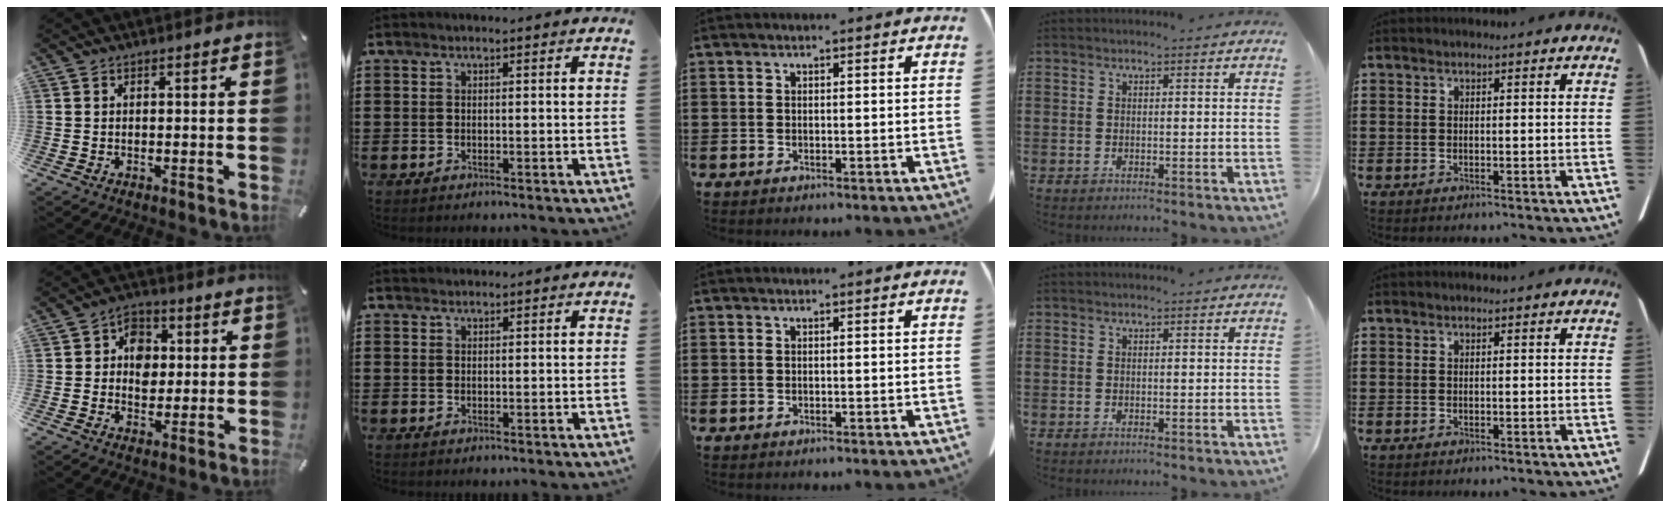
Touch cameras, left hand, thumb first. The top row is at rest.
{"thumb": {"total": 7.4, "force": [0.5, 6.3, 3.9], "torque": [-0.044, 0.003, 0.003]}, "index": {"total": 0.8, "force": [0.8, 0.2, 0.0], "torque": [-0.001, 0.001, 0.016]}}